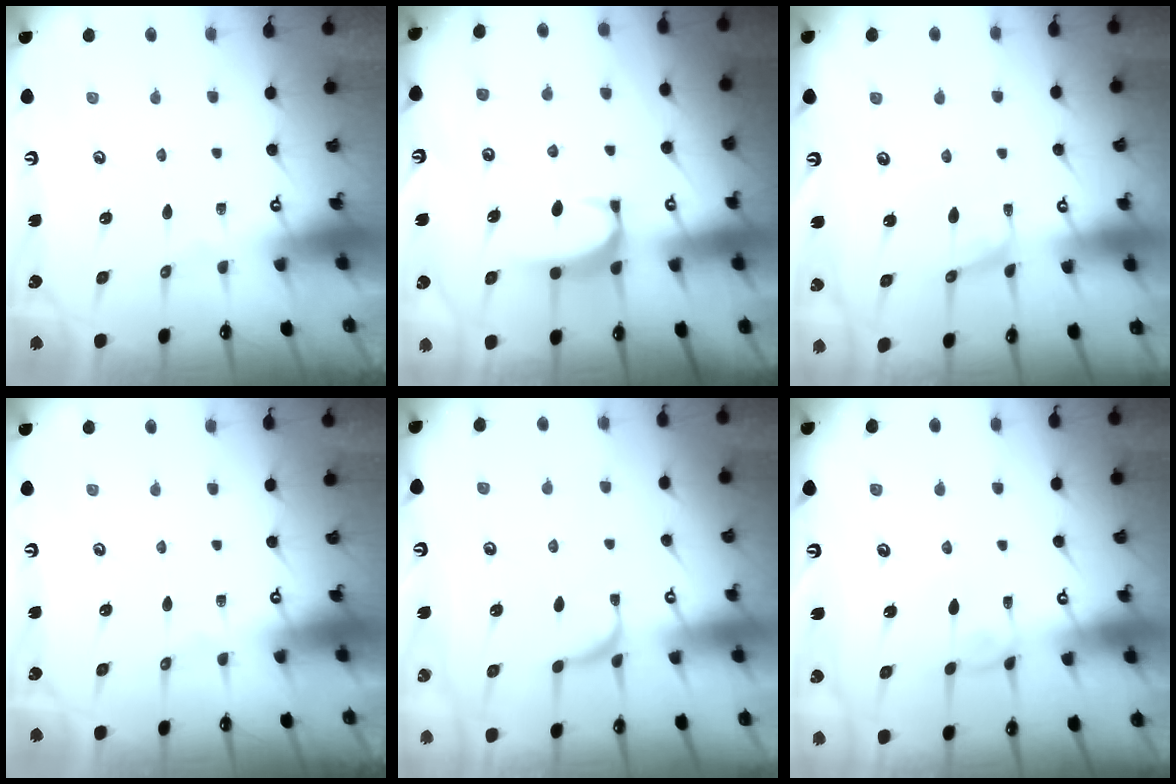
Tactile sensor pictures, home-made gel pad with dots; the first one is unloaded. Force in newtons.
{"total": 1.6, "press": 1.5, "slide": 0.5}
{"total": 0.9, "press": 0.7, "slide": 0.5}
{"total": 0.0}
{"total": 2.4, "press": 2.4, "slide": 0.4}
{"total": 1.2, "press": 1.1, "slide": 0.4}